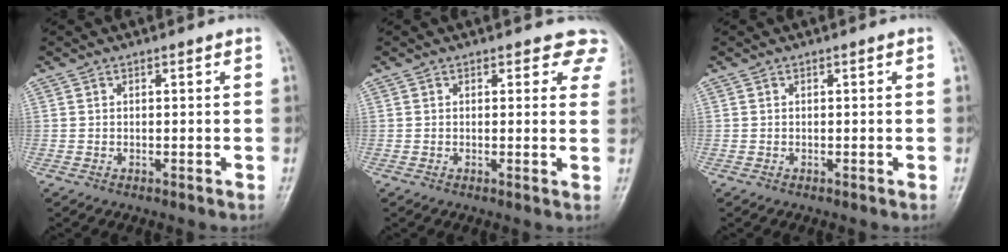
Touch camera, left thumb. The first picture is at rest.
{"total": 5.3, "force": [4.3, 2.8, 1.1], "torque": [0.032, -0.014, 0.023]}
{"total": 0.0}